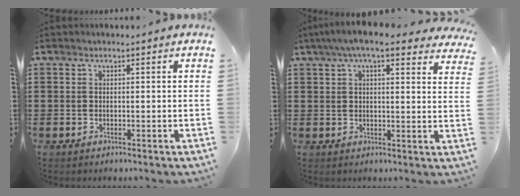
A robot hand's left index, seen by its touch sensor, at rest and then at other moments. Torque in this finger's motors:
{"motor_torque": [2.14, 0.00, 0.82, 0.14]}